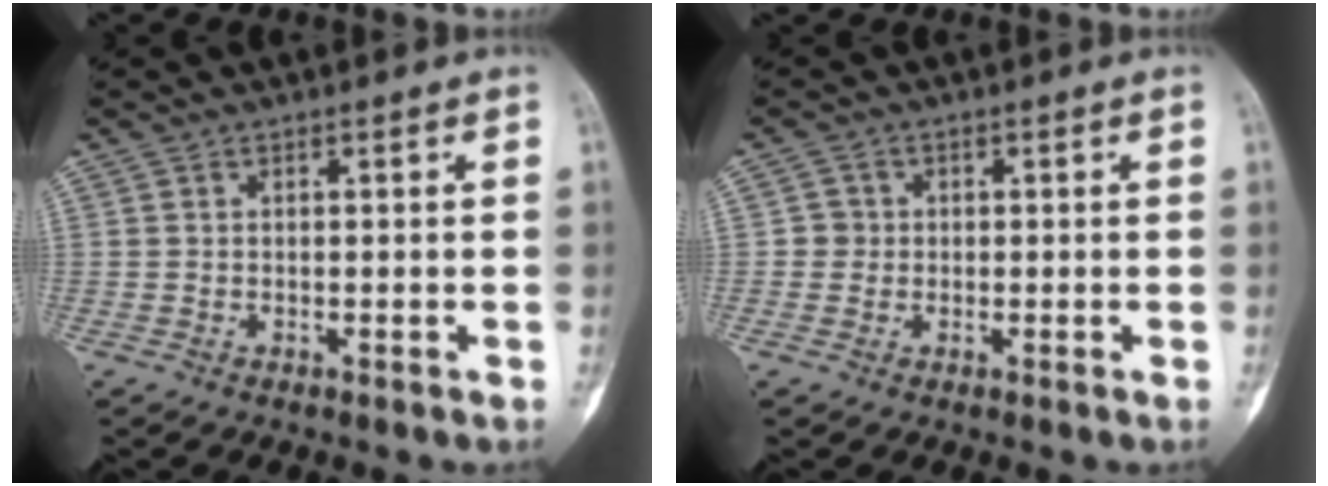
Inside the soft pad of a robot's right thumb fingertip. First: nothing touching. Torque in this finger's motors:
{"motor_torque": [-0.11, 0.40, -0.10, -0.30, -0.07]}